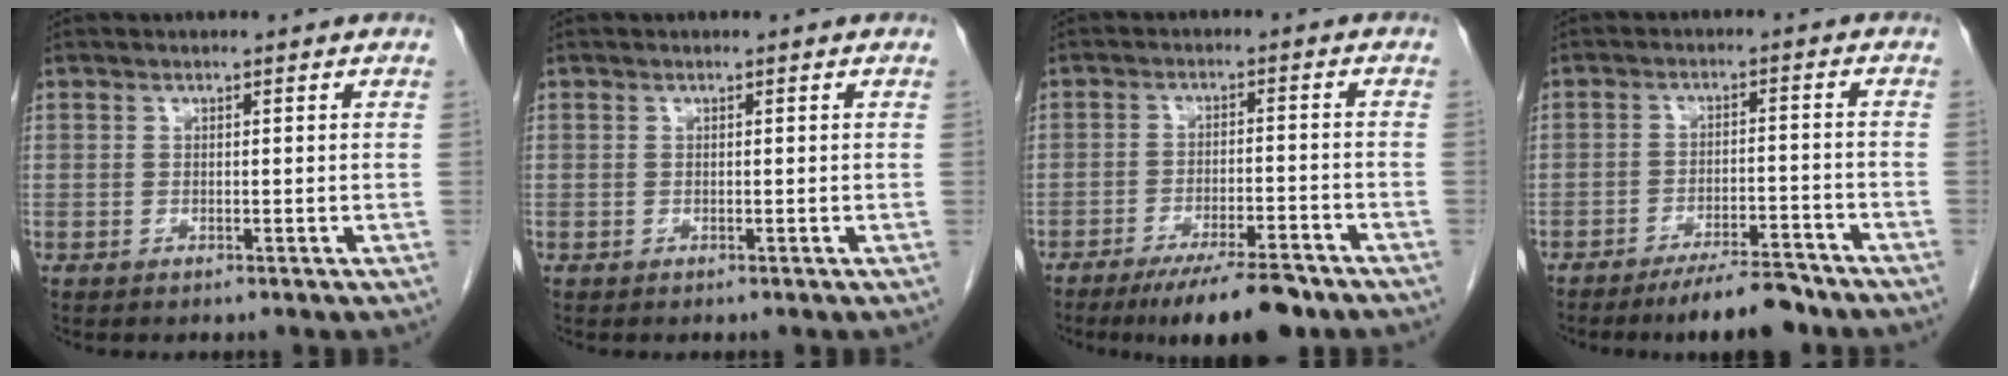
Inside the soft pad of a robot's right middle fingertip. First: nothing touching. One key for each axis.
{"total": 0.0}
{"total": 10.9, "fx": -8.3, "fy": 0.4, "fz": 7.0, "tx": -0.102, "ty": -0.025, "tz": -0.132}
{"total": 8.1, "fx": -7.0, "fy": 1.0, "fz": 4.0, "tx": -0.053, "ty": -0.012, "tz": -0.114}